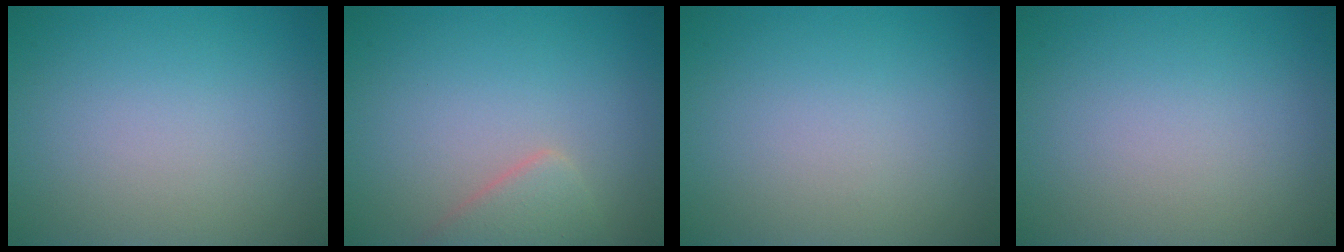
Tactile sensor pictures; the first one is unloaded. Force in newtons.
{"total": 2.4, "press": 2.4, "slide": 0.2}
{"total": 0.0}
{"total": 0.0}